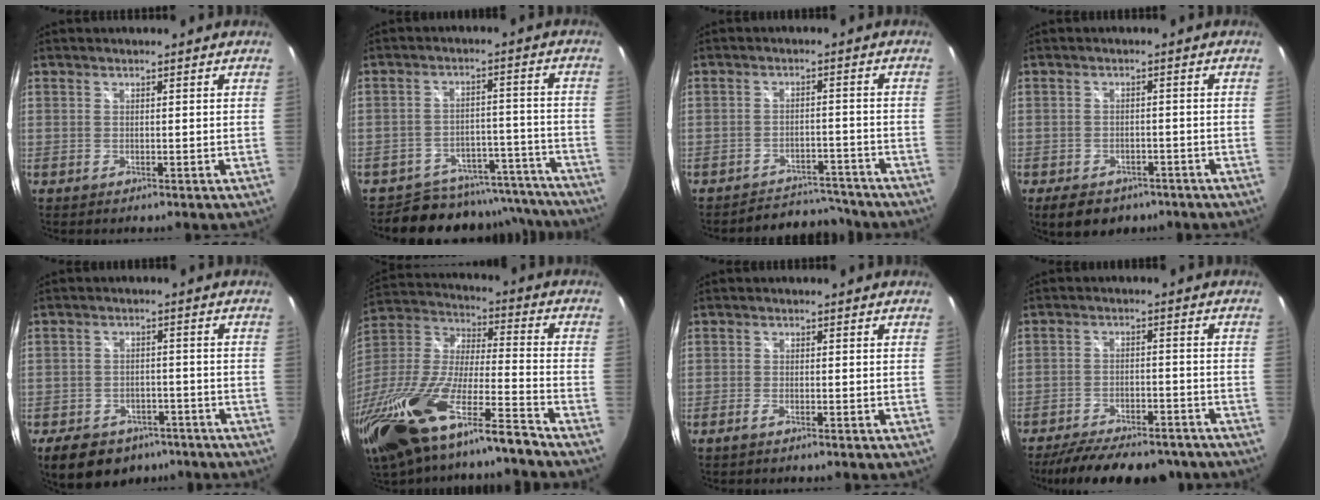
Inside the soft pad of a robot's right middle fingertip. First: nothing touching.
{"total": 15.4, "force": [-14.1, 6.1, 1.9], "torque": [-0.038, 0.043, -0.176]}
{"total": 9.2, "force": [-8.8, 2.3, 1.2], "torque": [-0.033, 0.013, -0.118]}
{"total": 7.6, "force": [-5.2, 4.3, 3.5], "torque": [-0.070, -0.007, -0.069]}
{"total": 12.0, "force": [-8.2, 7.2, 5.0], "torque": [-0.121, 0.008, -0.109]}
{"total": 26.5, "force": [-18.1, 4.4, 18.8], "torque": [-0.371, -0.056, -0.332]}
{"total": 1.4, "force": [-1.0, 0.0, 0.9], "torque": [-0.024, -0.001, -0.023]}
{"total": 19.2, "force": [-15.9, 6.2, 8.9], "torque": [-0.177, -0.019, -0.216]}